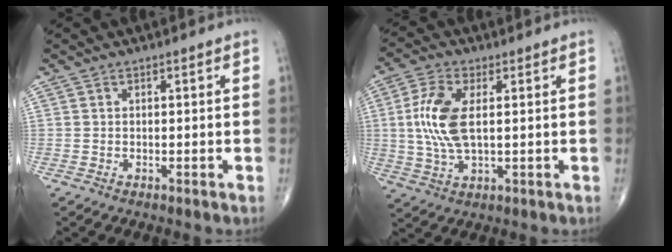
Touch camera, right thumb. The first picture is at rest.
{"total": 10.1, "force": [1.2, 4.7, 8.9], "torque": [-0.199, -0.001, 0.026]}